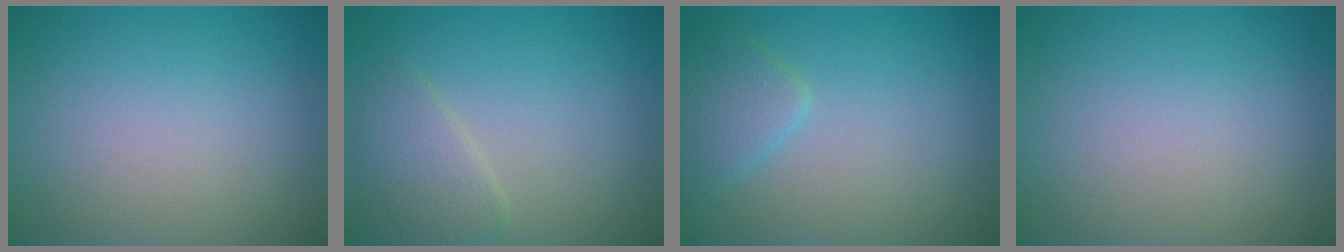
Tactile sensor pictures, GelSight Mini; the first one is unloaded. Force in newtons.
{"total": 2.6, "press": 2.6, "slide": 0.0}
{"total": 2.4, "press": 2.4, "slide": 0.1}
{"total": 0.0}